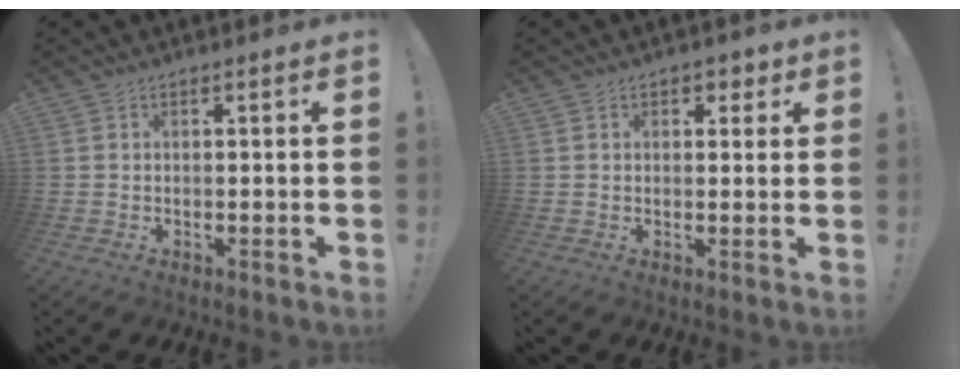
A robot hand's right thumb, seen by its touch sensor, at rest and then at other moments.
{"total": 2.7, "force": [1.3, 2.1, 1.2], "torque": [0.000, -0.004, 0.019]}